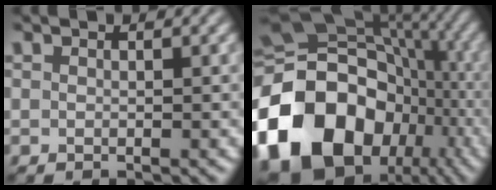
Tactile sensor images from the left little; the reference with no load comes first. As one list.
[{"total": 20.5, "force": [-6.4, 15.2, 12.2], "torque": [-0.272, -0.002, -0.117]}]